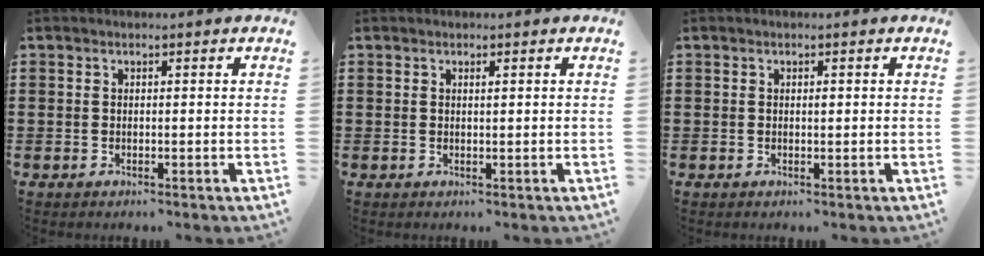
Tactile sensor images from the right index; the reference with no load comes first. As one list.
[{"total": 0.6, "force": [0.2, 0.1, 0.5], "torque": [-0.010, 0.000, 0.005]}, {"total": 0.6, "force": [0.1, 0.2, 0.5], "torque": [-0.011, -0.001, 0.003]}]